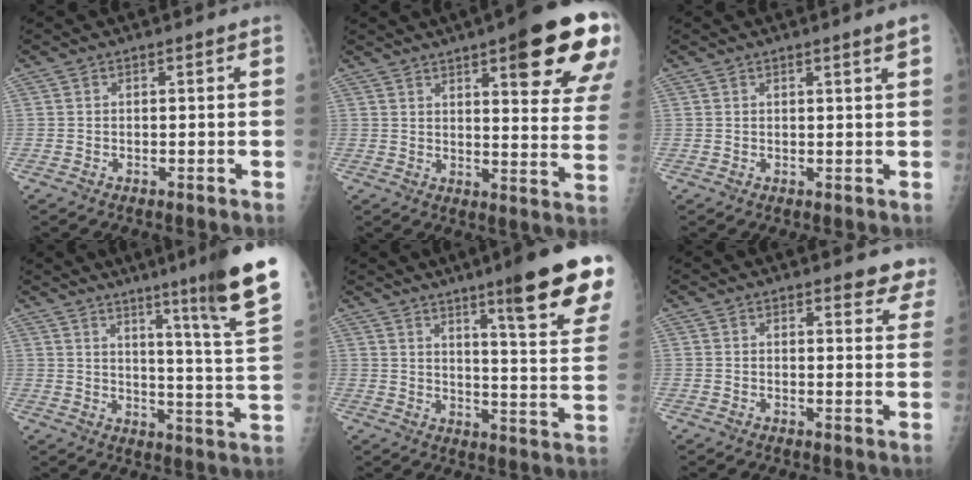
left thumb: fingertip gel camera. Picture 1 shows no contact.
{"total": 21.9, "force": [11.7, 5.0, 17.8], "torque": [-0.205, -0.043, 0.147]}
{"total": 2.0, "force": [1.2, -0.4, 1.5], "torque": [-0.023, -0.010, 0.019]}
{"total": 17.8, "force": [11.8, -0.4, 13.3], "torque": [-0.168, -0.085, 0.160]}
{"total": 19.6, "force": [12.1, 1.9, 15.3], "torque": [-0.178, -0.063, 0.165]}
{"total": 5.9, "force": [5.0, 1.8, 2.6], "torque": [0.002, -0.023, 0.043]}